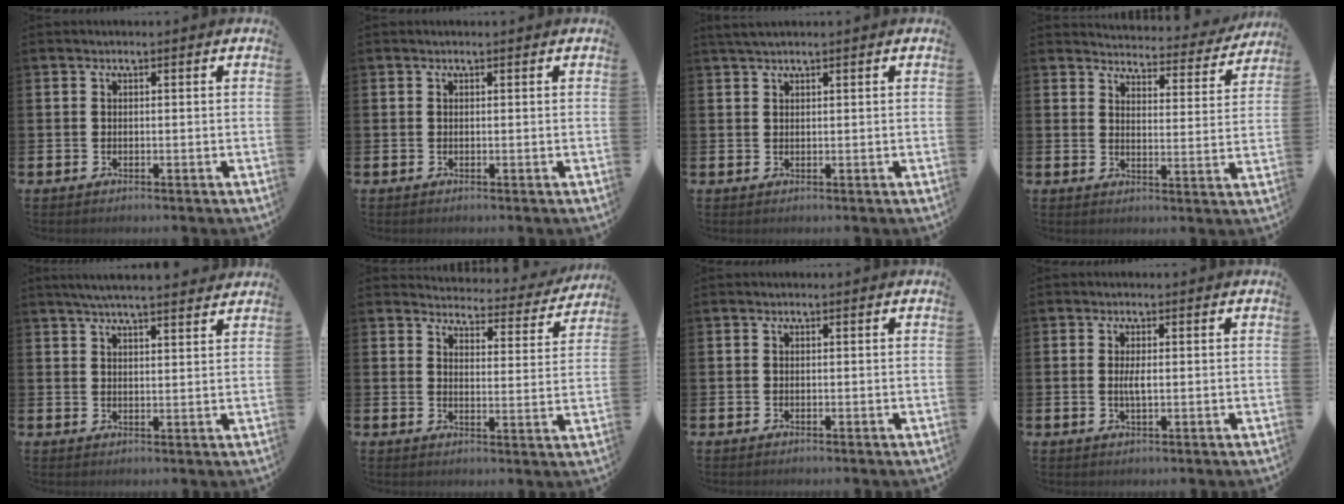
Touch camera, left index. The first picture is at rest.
{"total": 0.0}
{"total": 1.7, "force": [1.4, 0.1, 0.9], "torque": [-0.025, 0.007, 0.027]}
{"total": 4.0, "force": [3.9, 0.8, 0.4], "torque": [-0.015, -0.036, 0.061]}
{"total": 4.9, "force": [4.7, 0.0, 1.5], "torque": [-0.038, -0.014, 0.084]}
{"total": 3.8, "force": [3.7, 0.8, 0.5], "torque": [-0.017, -0.036, 0.057]}
{"total": 0.0}
{"total": 2.0, "force": [0.1, 0.6, 1.9], "torque": [-0.033, -0.001, 0.000]}